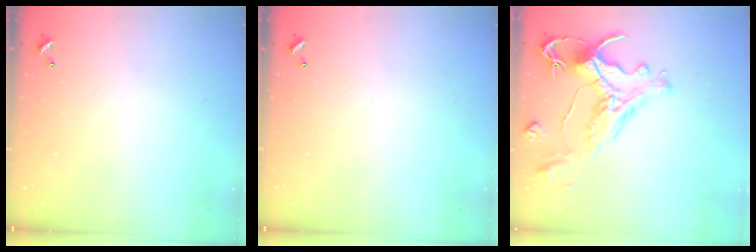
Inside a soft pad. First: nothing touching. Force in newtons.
{"total": 0.0}
{"total": 1.8, "press": 1.2, "slide": 1.3}